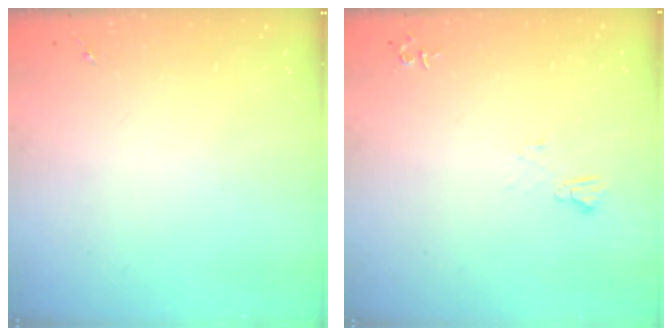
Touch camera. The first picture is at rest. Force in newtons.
{"total": 4.9, "press": 4.9, "slide": 0.6}